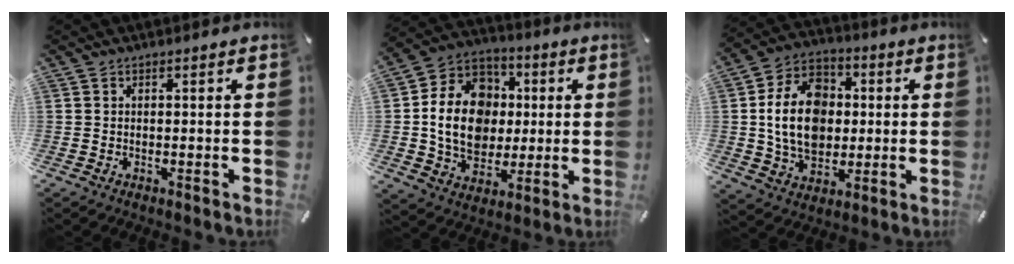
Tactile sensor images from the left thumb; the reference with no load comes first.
{"total": 17.1, "force": [0.0, 14.2, 9.4], "torque": [-0.196, 0.015, 0.005]}
{"total": 15.9, "force": [0.2, 12.3, 10.1], "torque": [-0.209, 0.019, 0.002]}